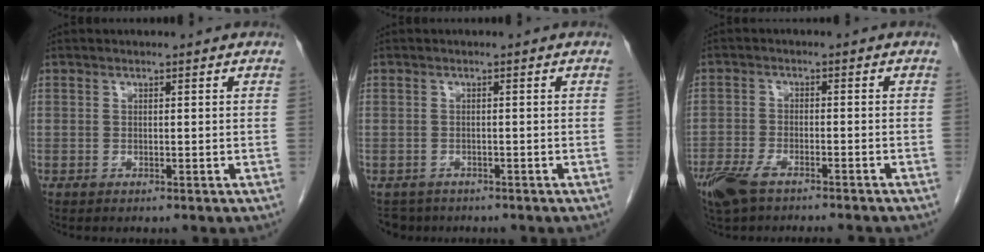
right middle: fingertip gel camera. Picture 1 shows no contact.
{"total": 3.0, "force": [-2.4, 1.8, -0.2], "torque": [0.001, 0.001, -0.038]}
{"total": 10.4, "force": [-8.2, 2.6, 5.8], "torque": [-0.105, -0.012, -0.129]}